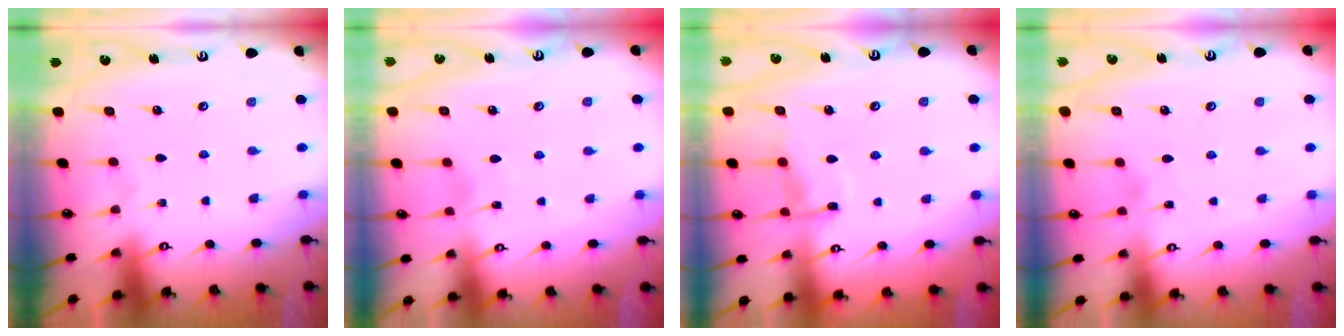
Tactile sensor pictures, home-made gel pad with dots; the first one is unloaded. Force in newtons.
{"total": 3.2, "press": 3.1, "slide": 0.4}
{"total": 9.1, "press": 9.0, "slide": 0.9}
{"total": 1.8, "press": 1.8, "slide": 0.3}